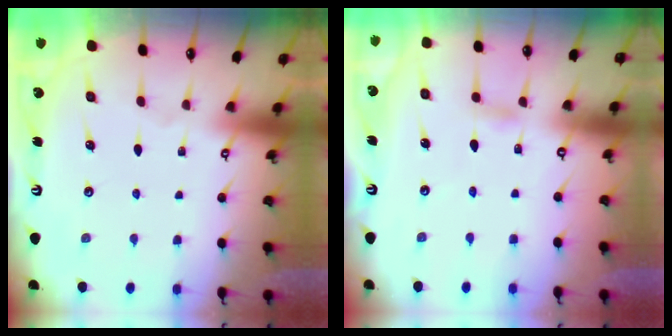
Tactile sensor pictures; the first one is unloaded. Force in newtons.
{"total": 4.4, "press": 4.4, "slide": 0.4}